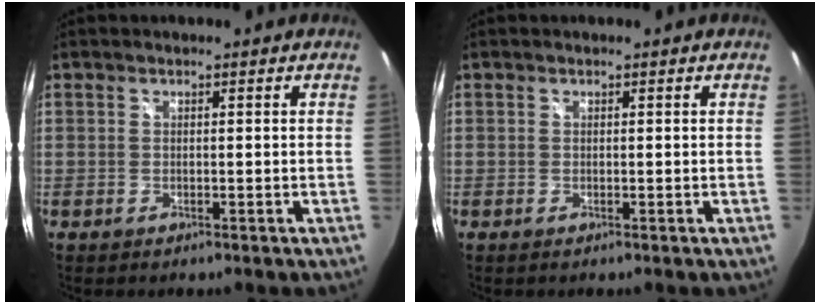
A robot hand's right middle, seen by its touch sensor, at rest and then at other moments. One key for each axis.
{"total": 0.0}